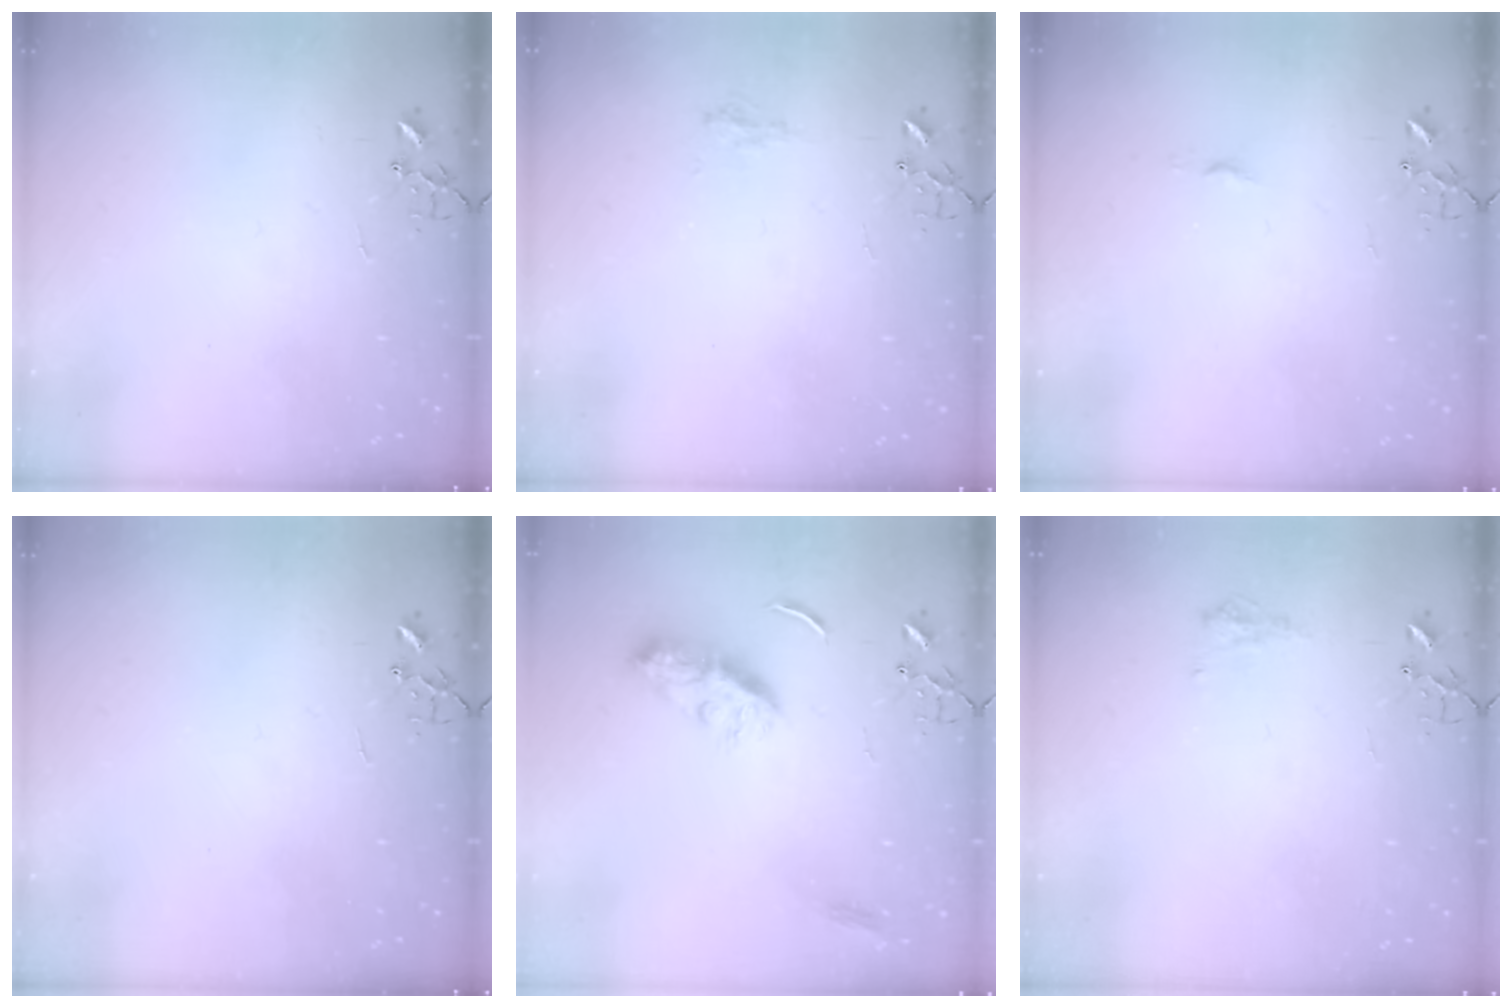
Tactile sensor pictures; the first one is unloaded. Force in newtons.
{"total": 7.6, "press": 7.6, "slide": 0.9}
{"total": 3.4, "press": 3.4, "slide": 0.4}
{"total": 0.0}
{"total": 9.8, "press": 9.8, "slide": 0.2}
{"total": 7.5, "press": 7.5, "slide": 0.3}